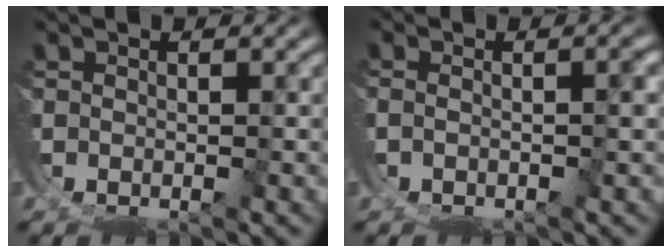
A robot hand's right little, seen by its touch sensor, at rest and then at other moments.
{"total": 1.9, "force": [-0.5, 0.6, 1.7], "torque": [-0.019, -0.001, -0.007]}